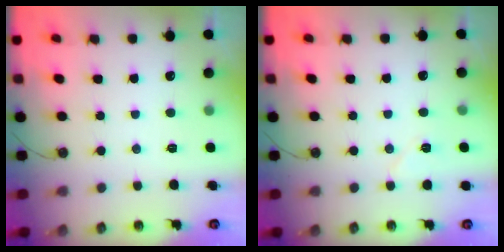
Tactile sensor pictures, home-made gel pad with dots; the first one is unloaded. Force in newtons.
{"total": 5.3, "press": 4.8, "slide": 2.1}